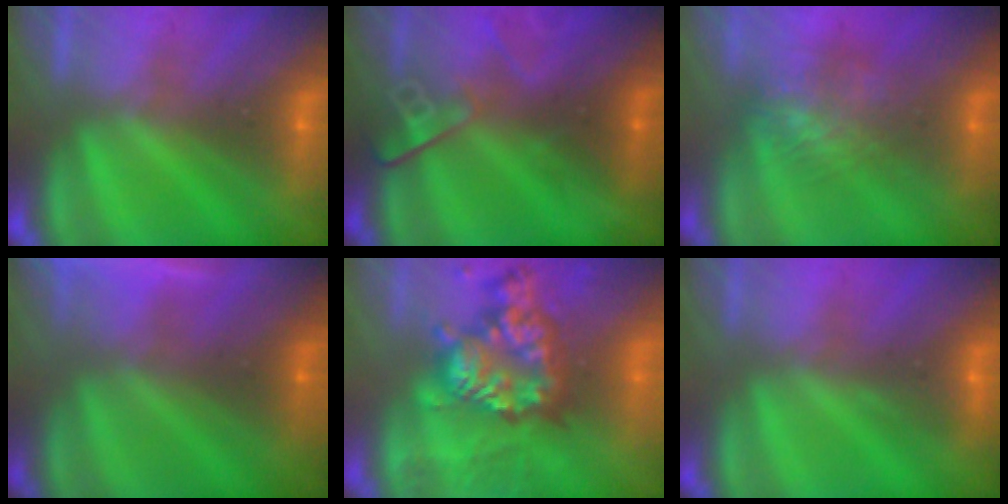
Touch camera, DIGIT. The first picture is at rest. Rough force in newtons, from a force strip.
{"total": 2.5}
{"total": 4.8}
{"total": 8.3}
{"total": 7.3}
{"total": 2.9}